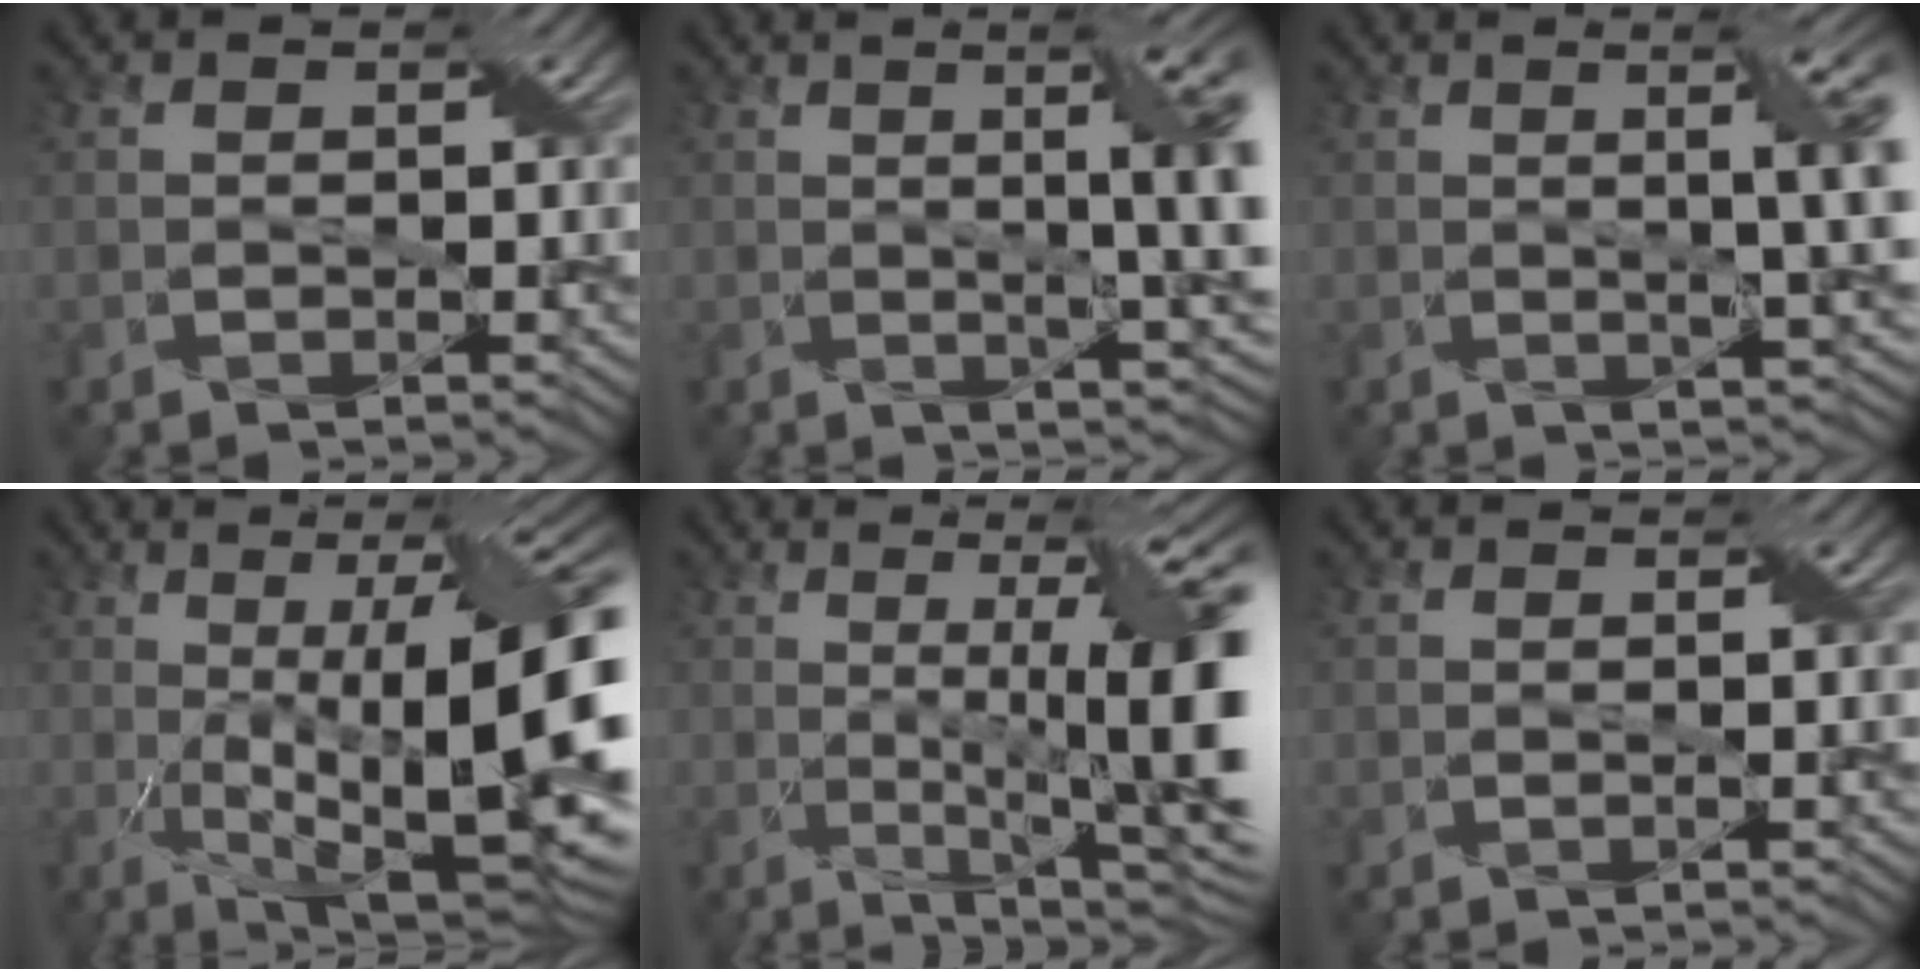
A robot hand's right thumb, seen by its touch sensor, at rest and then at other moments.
{"total": 11.4, "force": [1.4, 3.0, 10.9], "torque": [-0.121, 0.019, 0.012]}
{"total": 8.4, "force": [1.4, 2.1, 8.1], "torque": [-0.098, 0.011, 0.017]}
{"total": 19.1, "force": [-0.2, 5.6, 18.3], "torque": [-0.261, 0.010, 0.001]}
{"total": 15.8, "force": [1.5, 3.8, 15.2], "torque": [-0.205, 0.010, 0.033]}
{"total": 0.6, "force": [0.2, -0.3, 0.5], "torque": [-0.007, 0.000, 0.001]}